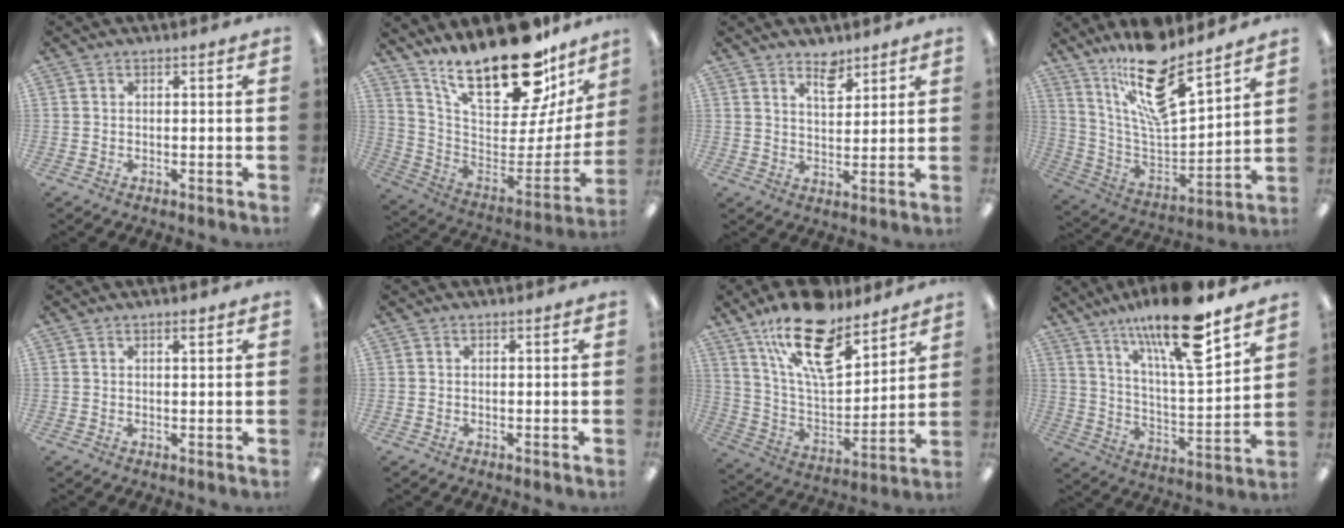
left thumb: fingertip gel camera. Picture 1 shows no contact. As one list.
[{"total": 25.6, "force": [18.6, 9.0, 15.0], "torque": [-0.227, -0.134, 0.322]}, {"total": 5.7, "force": [4.4, 2.5, 2.6], "torque": [-0.030, -0.025, 0.074]}, {"total": 18.6, "force": [13.8, 5.6, 11.2], "torque": [-0.204, -0.089, 0.237]}, {"total": 1.2, "force": [1.1, 0.1, 0.6], "torque": [-0.014, -0.001, 0.019]}, {"total": 0.0}, {"total": 20.8, "force": [14.4, 8.4, 12.5], "torque": [-0.218, -0.077, 0.250]}, {"total": 19.6, "force": [14.1, 4.5, 13.0], "torque": [-0.225, -0.078, 0.228]}]